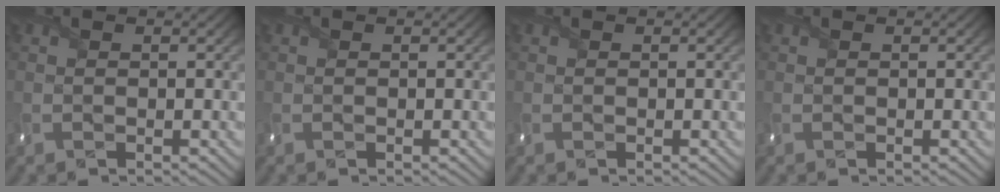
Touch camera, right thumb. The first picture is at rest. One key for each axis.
{"total": 0.0}
{"total": 0.0}
{"total": 0.0}